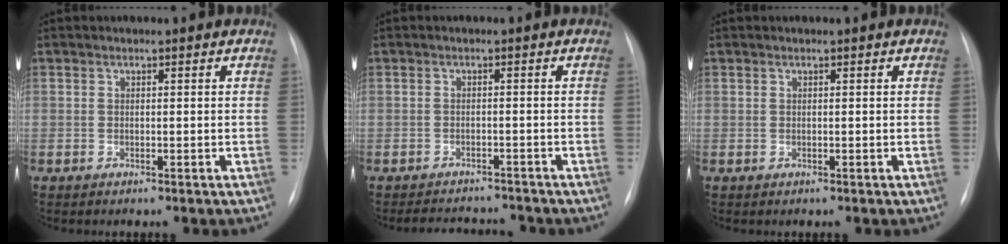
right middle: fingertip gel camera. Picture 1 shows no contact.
{"total": 5.7, "force": [-5.5, 1.3, 0.6], "torque": [-0.009, 0.003, -0.074]}
{"total": 0.0}